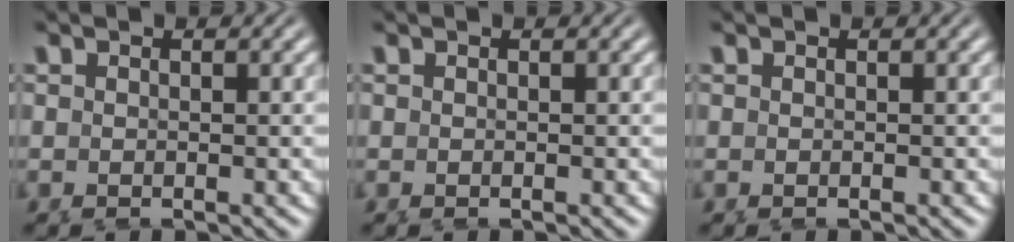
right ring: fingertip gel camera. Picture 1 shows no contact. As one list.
[{"total": 0.0}, {"total": 0.0}]